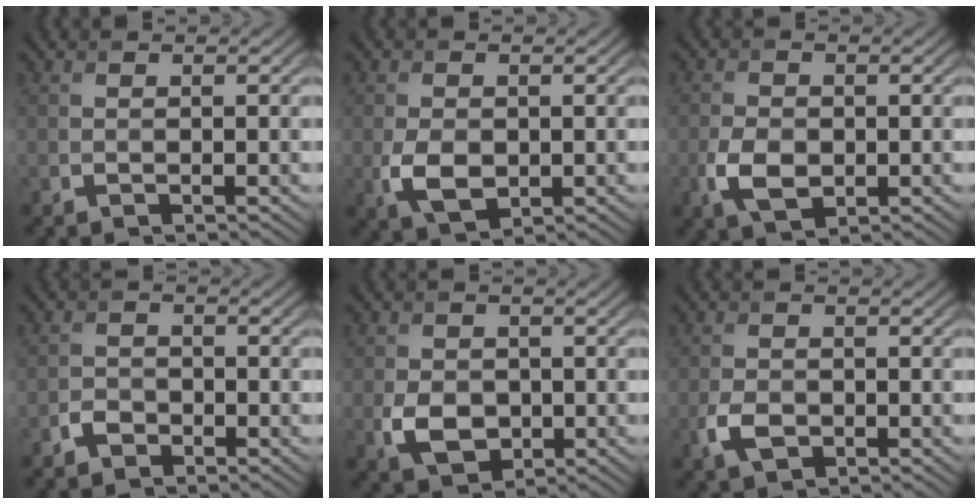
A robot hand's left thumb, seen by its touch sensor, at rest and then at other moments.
{"total": 4.5, "force": [-0.7, 3.1, 3.2], "torque": [-0.073, -0.013, -0.010]}
{"total": 4.7, "force": [-1.1, 3.2, 3.2], "torque": [-0.074, -0.010, -0.025]}
{"total": 2.1, "force": [-1.4, 1.4, 0.7], "torque": [-0.013, 0.003, -0.032]}
{"total": 4.9, "force": [-1.0, 3.7, 3.0], "torque": [-0.065, -0.013, -0.019]}
{"total": 3.3, "force": [-1.2, 2.3, 2.1], "torque": [-0.053, -0.008, -0.026]}